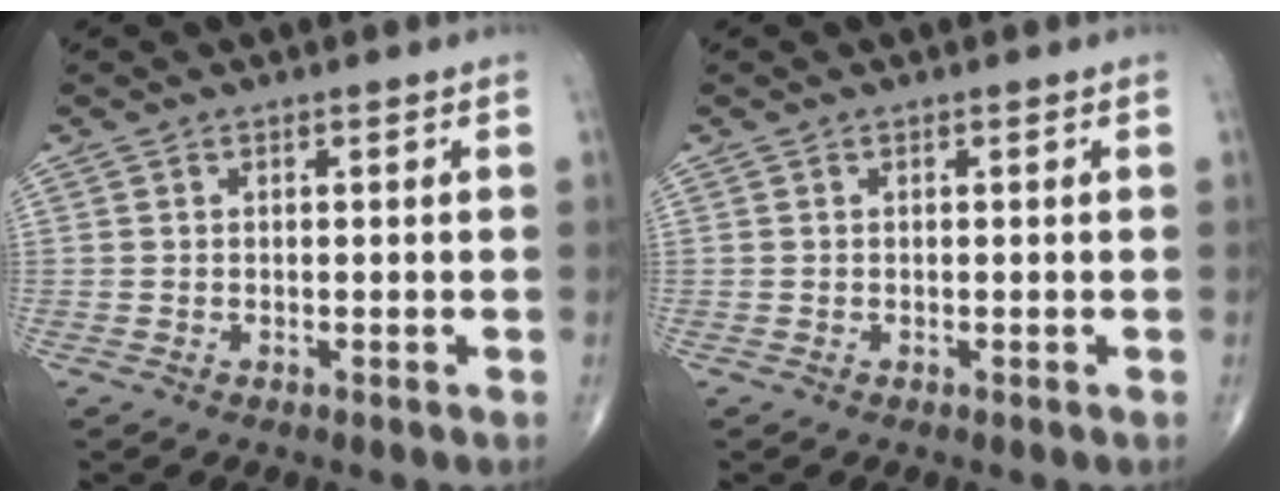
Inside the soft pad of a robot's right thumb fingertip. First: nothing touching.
{"total": 0.0}